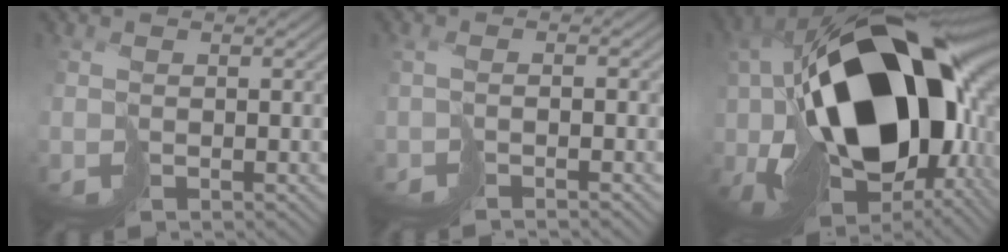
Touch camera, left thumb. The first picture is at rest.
{"total": 1.7, "force": [-1.2, -0.6, 1.1], "torque": [-0.018, 0.000, -0.027]}
{"total": 22.6, "force": [1.2, 14.9, 16.9], "torque": [-0.355, -0.047, 0.051]}